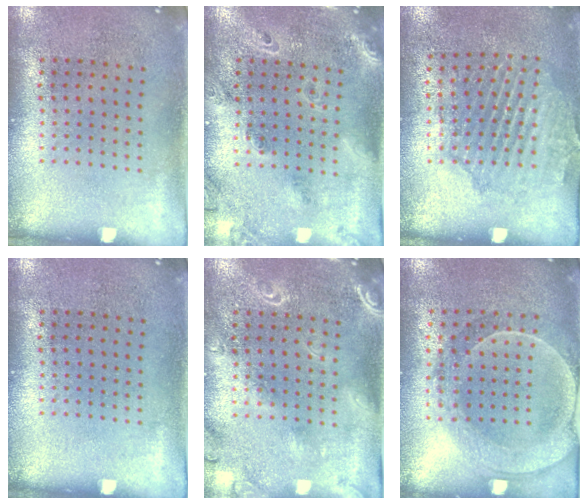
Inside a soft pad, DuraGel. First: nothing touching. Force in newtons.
{"total": 1.8, "press": 1.5, "slide": 1.0}
{"total": 1.6, "press": 1.6, "slide": 0.4}
{"total": 0.0}
{"total": 2.1, "press": 1.9, "slide": 0.7}
{"total": 2.0, "press": 1.9, "slide": 0.7}